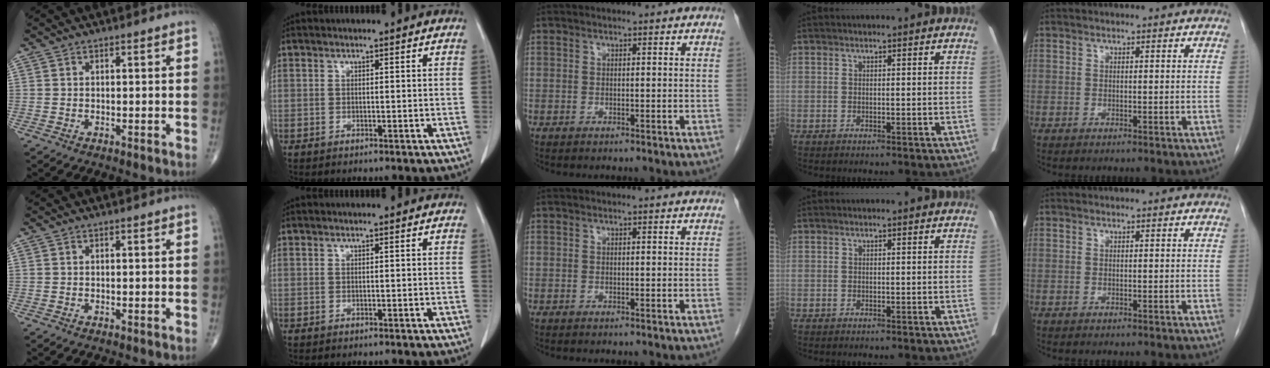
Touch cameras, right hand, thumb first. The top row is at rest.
{}